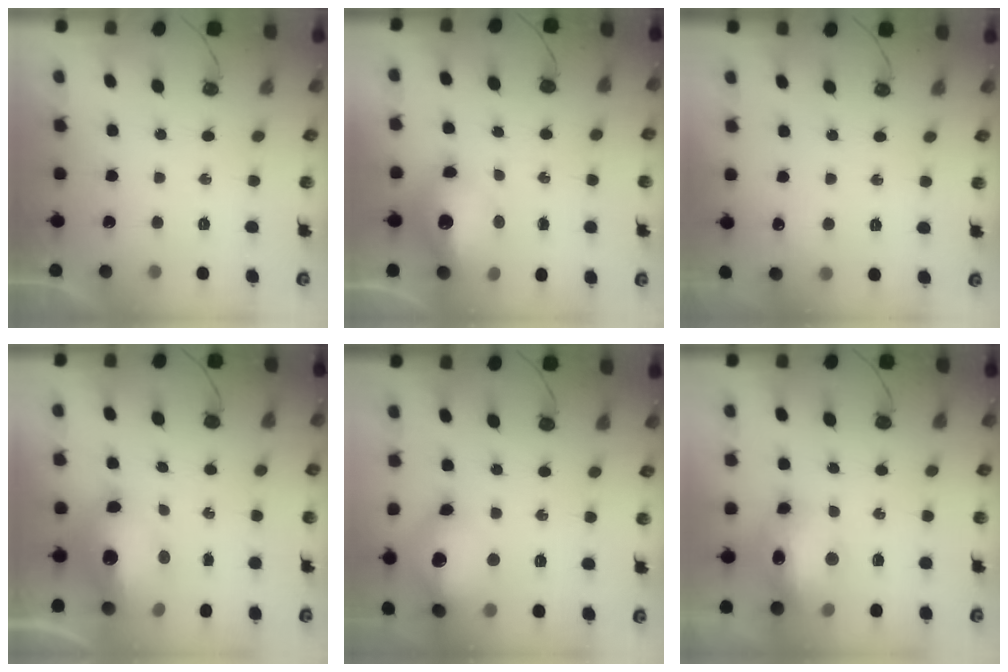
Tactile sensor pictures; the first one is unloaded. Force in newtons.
{"total": 14.6, "press": 14.5, "slide": 1.3}
{"total": 4.5, "press": 4.5, "slide": 0.6}
{"total": 15.0, "press": 14.9, "slide": 1.3}
{"total": 16.0, "press": 15.9, "slide": 1.9}
{"total": 15.6, "press": 15.1, "slide": 4.2}